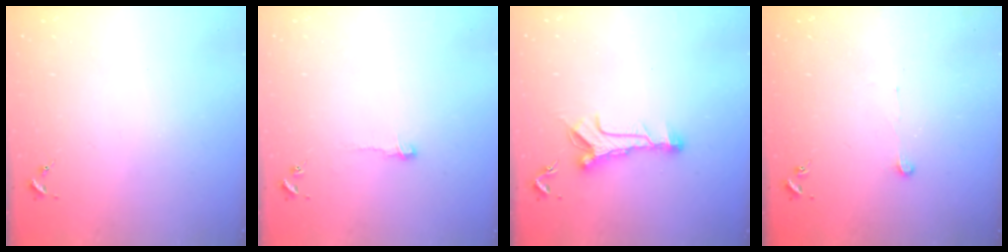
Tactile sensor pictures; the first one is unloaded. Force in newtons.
{"total": 4.0, "press": 4.0, "slide": 0.4}
{"total": 11.4, "press": 11.4, "slide": 0.8}
{"total": 3.7, "press": 3.6, "slide": 0.3}